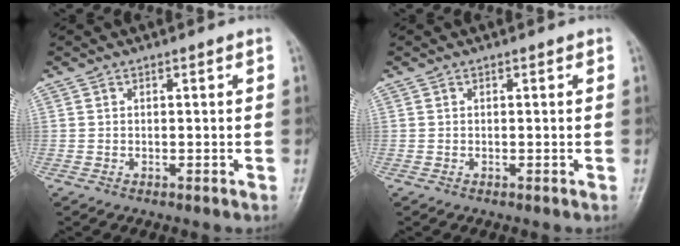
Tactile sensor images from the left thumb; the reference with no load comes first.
{"total": 0.0}